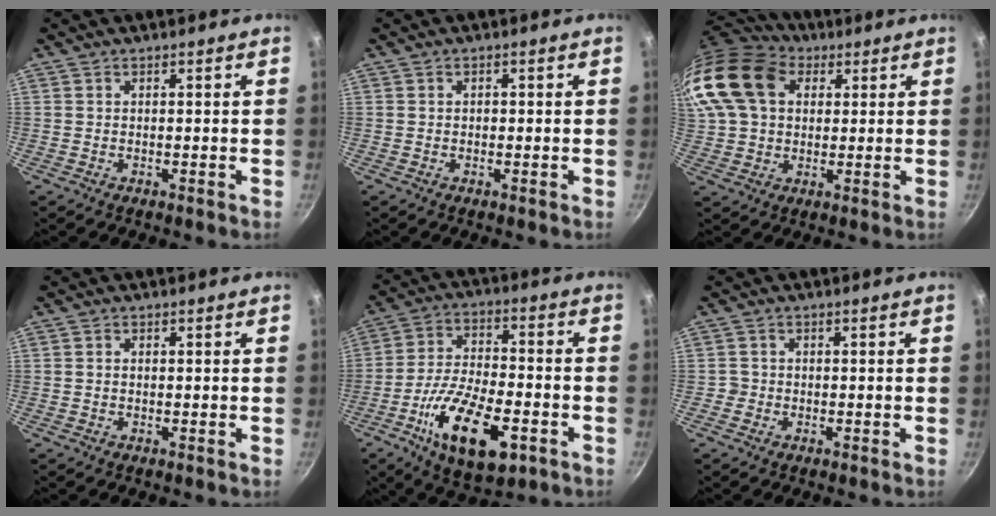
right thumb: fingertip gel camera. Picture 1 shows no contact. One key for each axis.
{"total": 0.6, "fx": -0.1, "fy": 0.6, "fz": 0.3, "tx": -0.002, "ty": 0.004, "tz": 0.000}
{"total": 20.5, "fx": 6.2, "fy": 15.0, "fz": 12.5, "tx": -0.273, "ty": 0.027, "tz": 0.101}
{"total": 0.7, "fx": 0.0, "fy": 0.5, "fz": 0.4, "tx": -0.008, "ty": 0.003, "tz": -0.001}
{"total": 18.1, "fx": -7.4, "fy": 7.9, "fz": 14.5, "tx": -0.247, "ty": 0.025, "tz": -0.128}
{"total": 1.3, "fx": -0.6, "fy": 1.2, "fz": 0.1, "tx": 0.005, "ty": 0.009, "tz": -0.011}